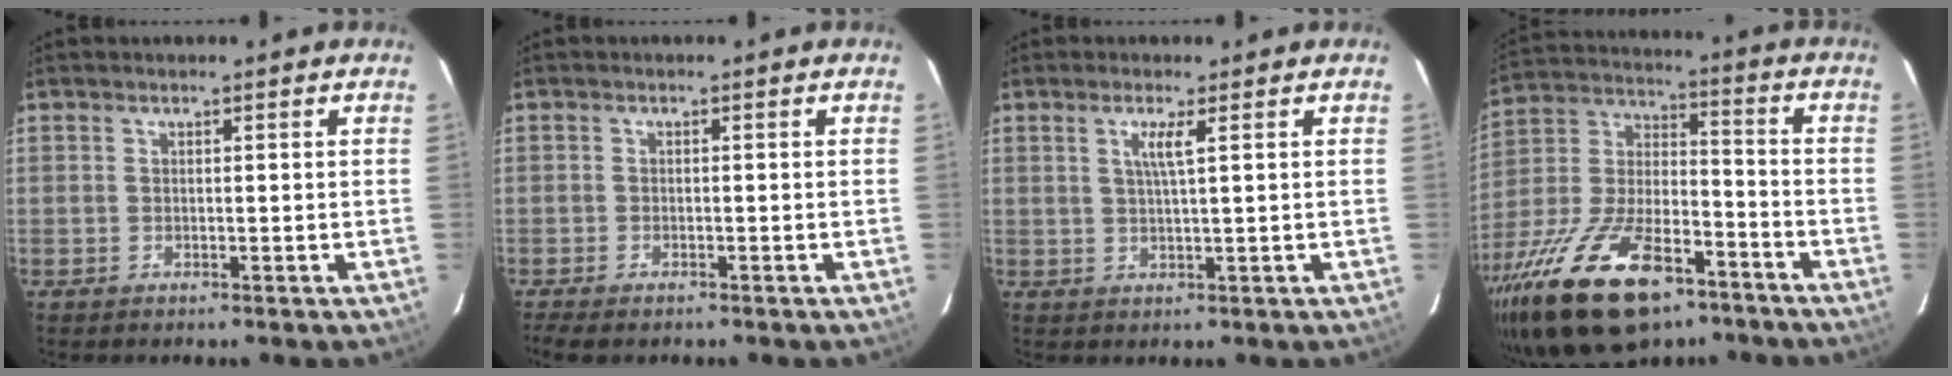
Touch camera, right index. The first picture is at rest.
{"total": 4.1, "force": [-3.3, 1.3, 2.1], "torque": [-0.054, -0.019, -0.057]}
{"total": 2.7, "force": [1.1, -0.3, 2.5], "torque": [-0.049, -0.003, 0.020]}
{"total": 26.6, "force": [-16.5, 11.8, 17.2], "torque": [-0.346, -0.020, -0.275]}